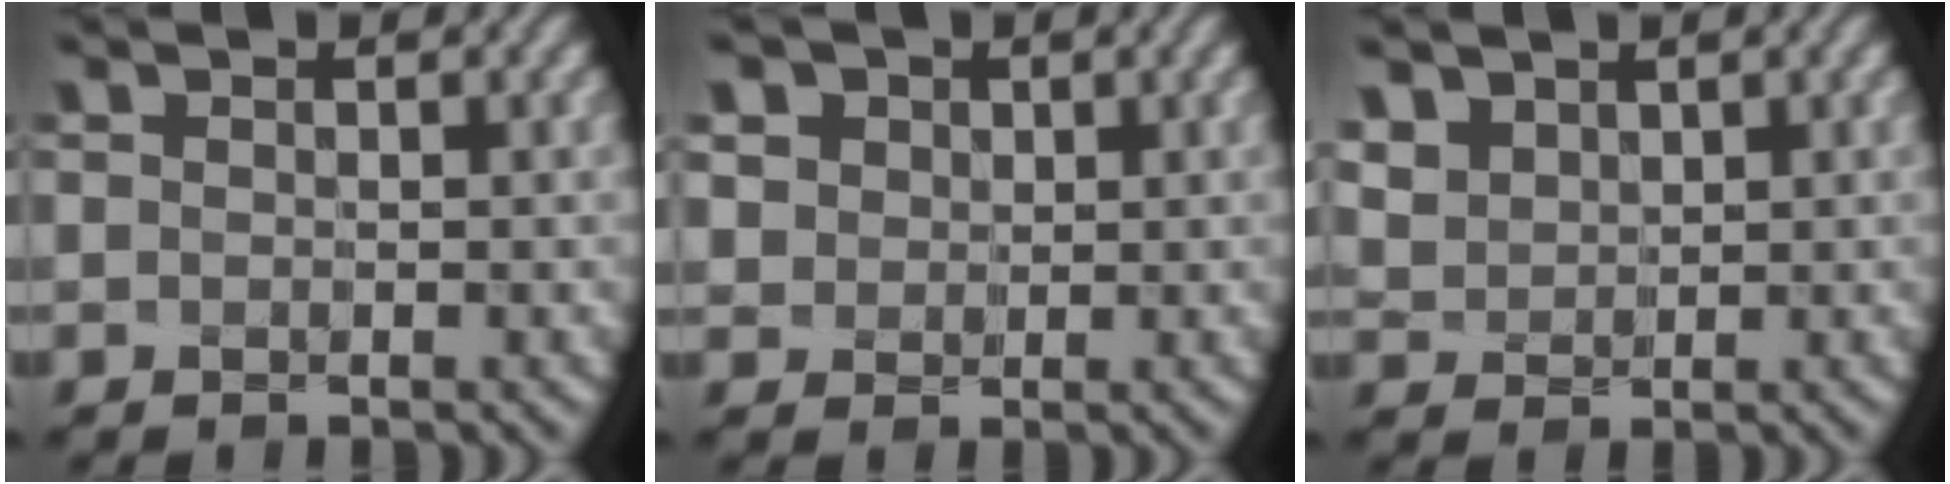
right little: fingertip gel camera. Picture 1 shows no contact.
{"total": 4.1, "force": [1.9, 3.4, 1.4], "torque": [-0.059, 0.010, 0.033]}
{"total": 5.8, "force": [2.9, 4.4, 2.4], "torque": [-0.086, 0.025, 0.057]}